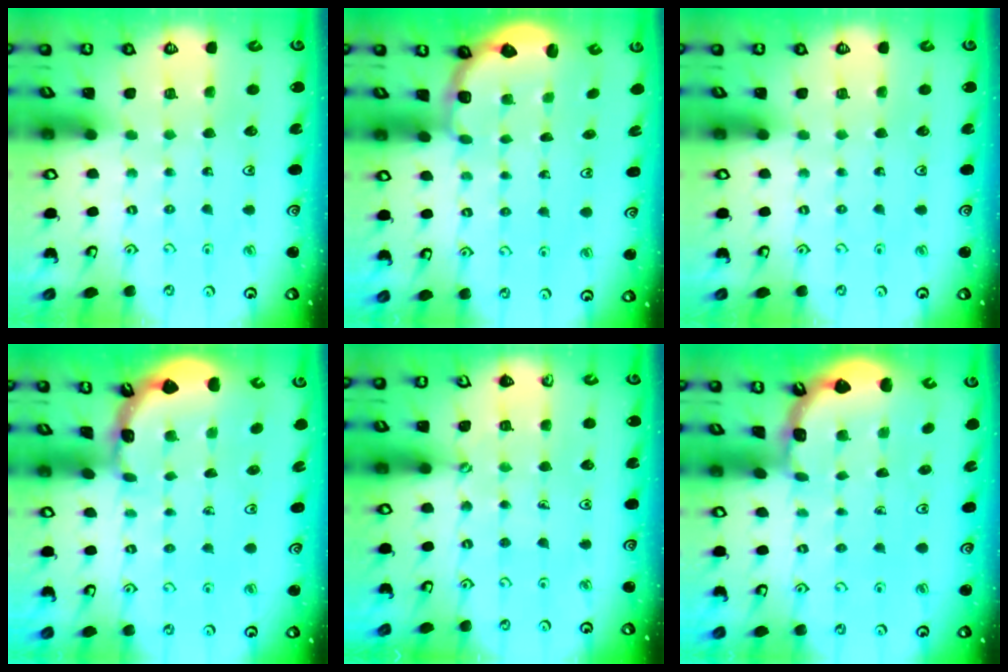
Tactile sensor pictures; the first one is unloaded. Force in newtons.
{"total": 2.7, "press": 2.3, "slide": 1.5}
{"total": 0.0}
{"total": 1.6, "press": 1.6, "slide": 0.1}
{"total": 1.4, "press": 1.3, "slide": 0.3}
{"total": 1.3, "press": 1.3, "slide": 0.1}